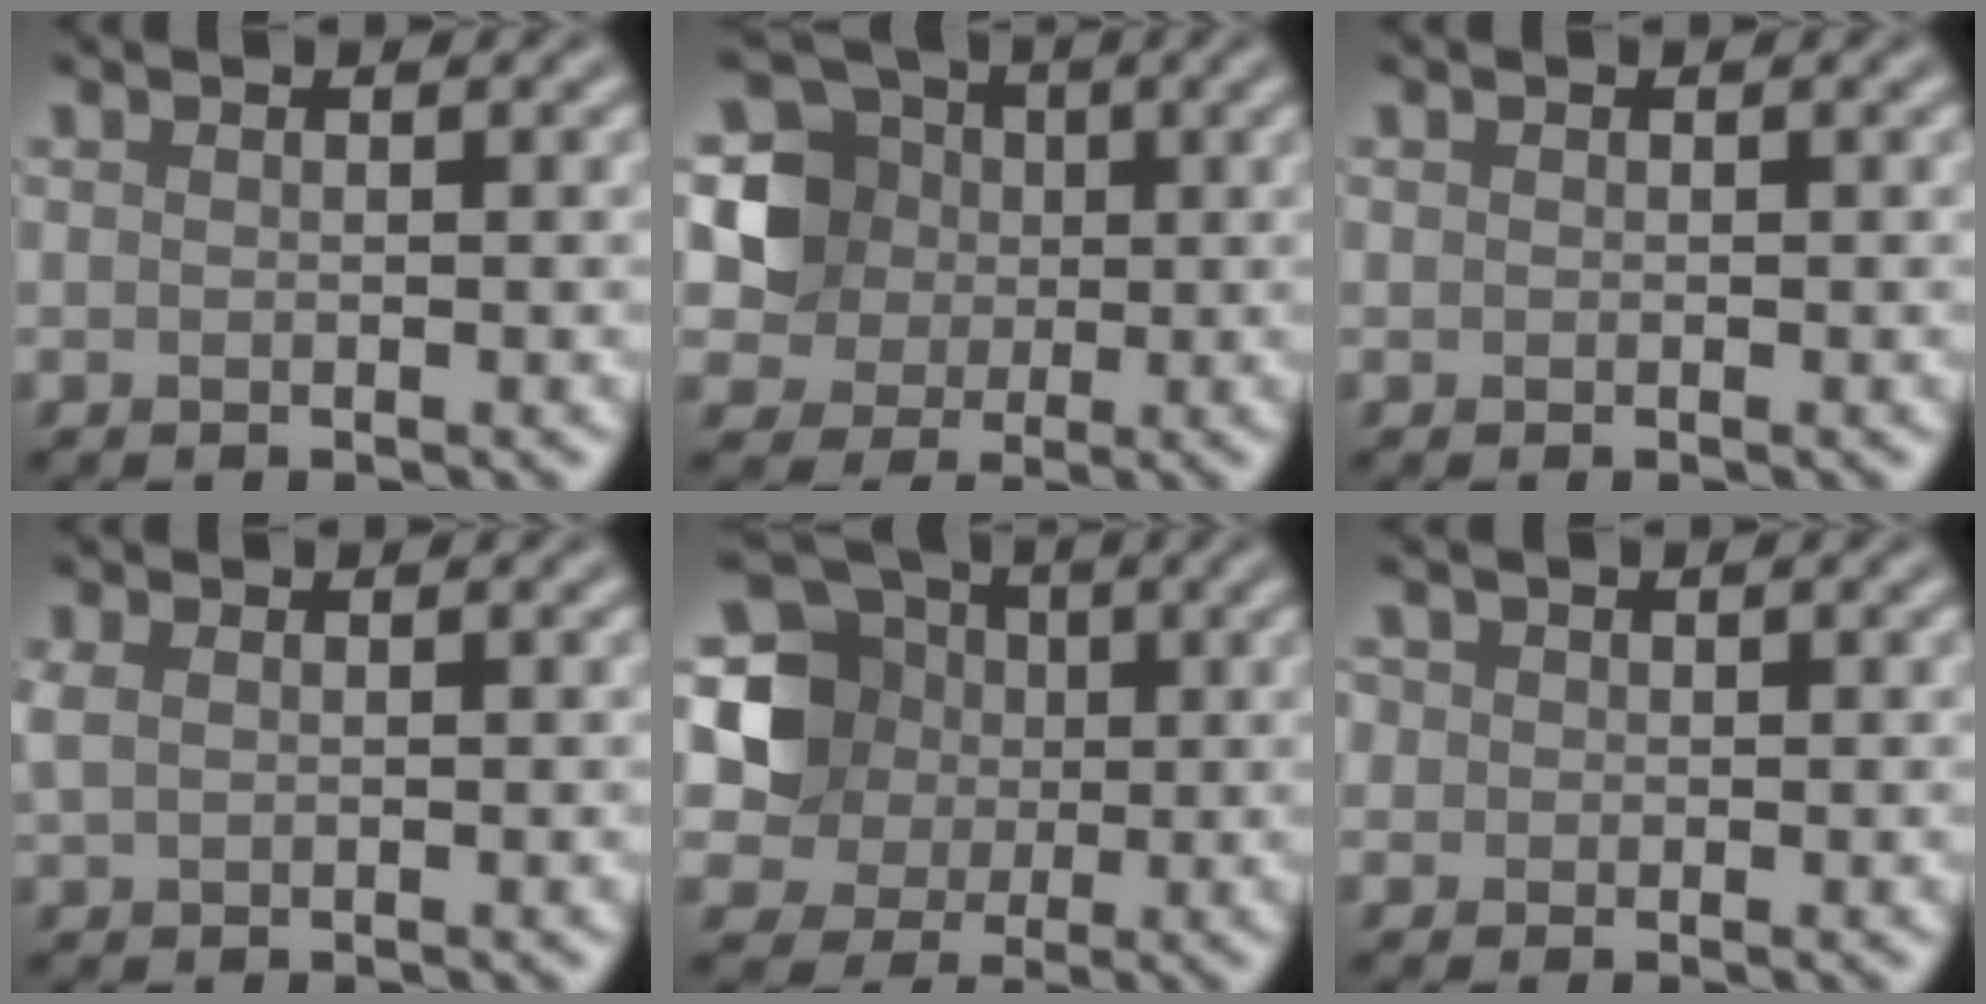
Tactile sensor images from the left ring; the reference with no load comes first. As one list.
[{"total": 5.0, "force": [0.6, 4.7, 1.7], "torque": [-0.030, 0.003, 0.009]}, {"total": 0.0}, {"total": 1.4, "force": [0.4, 0.9, 0.9], "torque": [-0.025, 0.001, 0.009]}, {"total": 7.8, "force": [1.1, 7.0, 3.3], "torque": [-0.072, 0.014, 0.003]}, {"total": 1.5, "force": [0.5, 1.3, 0.4], "torque": [-0.003, 0.007, -0.003]}]